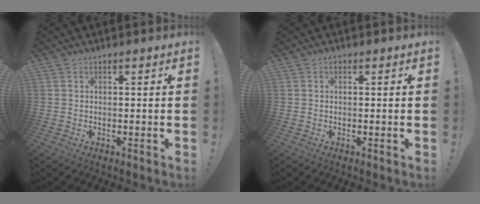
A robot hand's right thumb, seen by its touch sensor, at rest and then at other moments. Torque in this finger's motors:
{"motor_torque": [0.20, 0.34, -0.08, 0.15, -0.01]}